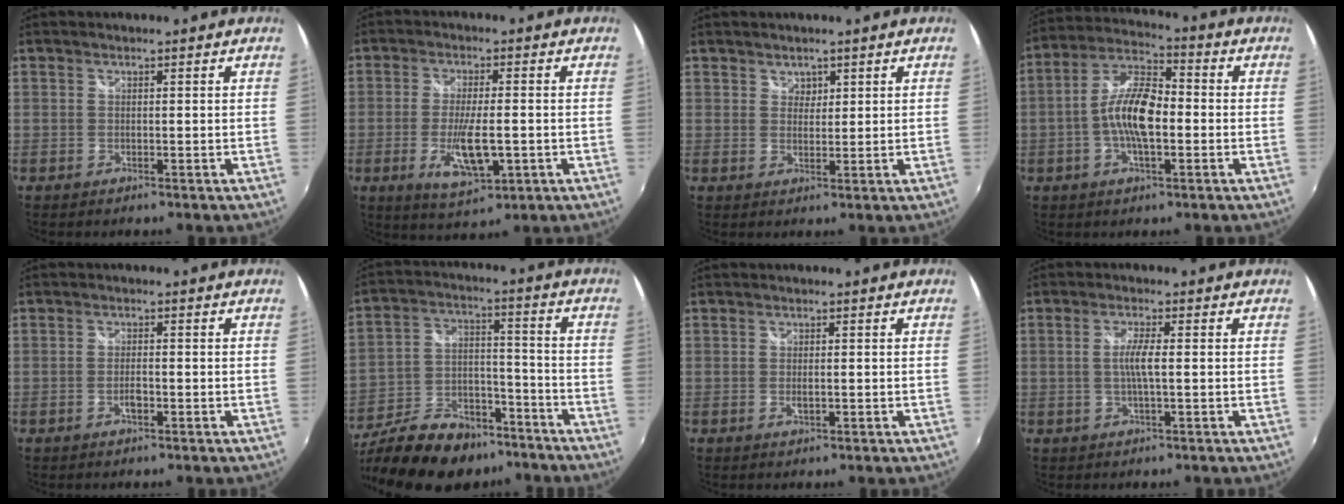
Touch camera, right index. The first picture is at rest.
{"total": 9.0, "force": [-2.6, 2.7, 8.2], "torque": [-0.158, -0.020, -0.040]}
{"total": 1.9, "force": [1.2, 1.5, 0.2], "torque": [0.003, 0.004, 0.019]}
{"total": 10.8, "force": [-1.9, 4.1, 9.7], "torque": [-0.200, 0.013, -0.040]}
{"total": 2.2, "force": [-1.0, 0.9, 1.8], "torque": [-0.035, -0.001, -0.018]}
{"total": 25.1, "force": [-18.5, 12.1, 11.7], "torque": [-0.255, 0.009, -0.279]}
{"total": 1.5, "force": [-0.4, 0.8, 1.3], "torque": [-0.024, -0.003, -0.005]}
{"total": 3.6, "force": [-0.2, 0.2, 3.6], "torque": [-0.070, 0.000, -0.005]}